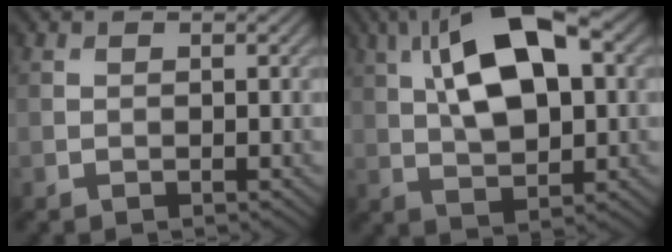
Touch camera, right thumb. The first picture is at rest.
{"total": 13.8, "force": [4.2, 6.3, 11.5], "torque": [-0.212, 0.016, 0.069]}